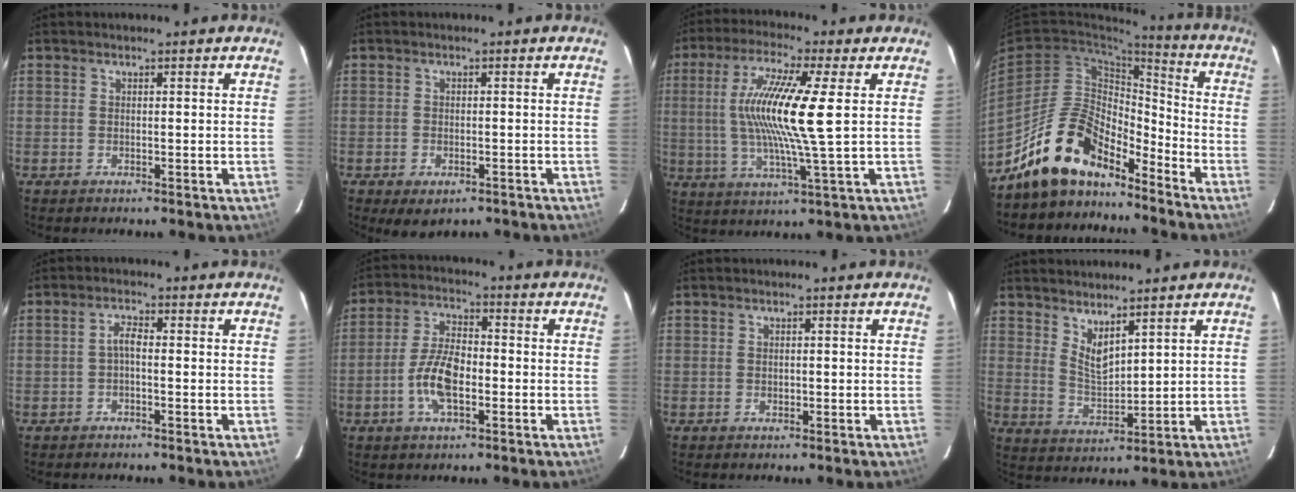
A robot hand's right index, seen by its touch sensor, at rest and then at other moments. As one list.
[{"total": 4.5, "force": [-2.5, 2.7, 2.5], "torque": [-0.054, -0.014, -0.032]}, {"total": 14.8, "force": [2.3, 0.8, 14.6], "torque": [-0.270, -0.004, 0.040]}, {"total": 15.0, "force": [-12.3, 6.0, 6.0], "torque": [-0.123, 0.029, -0.218]}, {"total": 1.9, "force": [-0.6, 0.6, 1.7], "torque": [-0.035, 0.008, -0.012]}, {"total": 8.6, "force": [-2.7, 3.6, 7.3], "torque": [-0.151, 0.006, -0.051]}, {"total": 0.8, "force": [-0.1, 0.6, 0.4], "torque": [-0.006, 0.002, 0.000]}, {"total": 5.5, "force": [4.1, 1.8, 3.3], "torque": [-0.057, -0.013, 0.079]}]